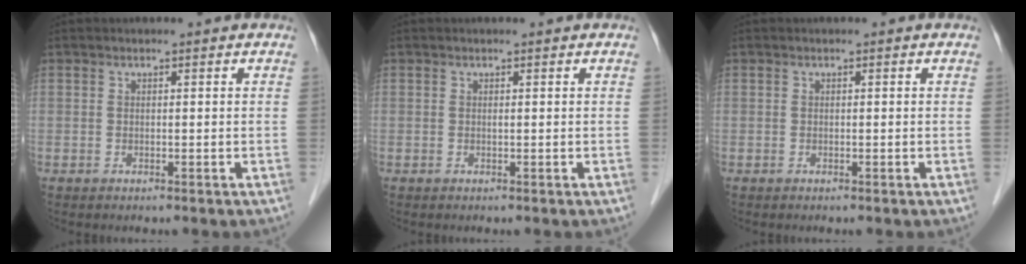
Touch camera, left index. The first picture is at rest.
{"total": 0.0}
{"total": 0.0}